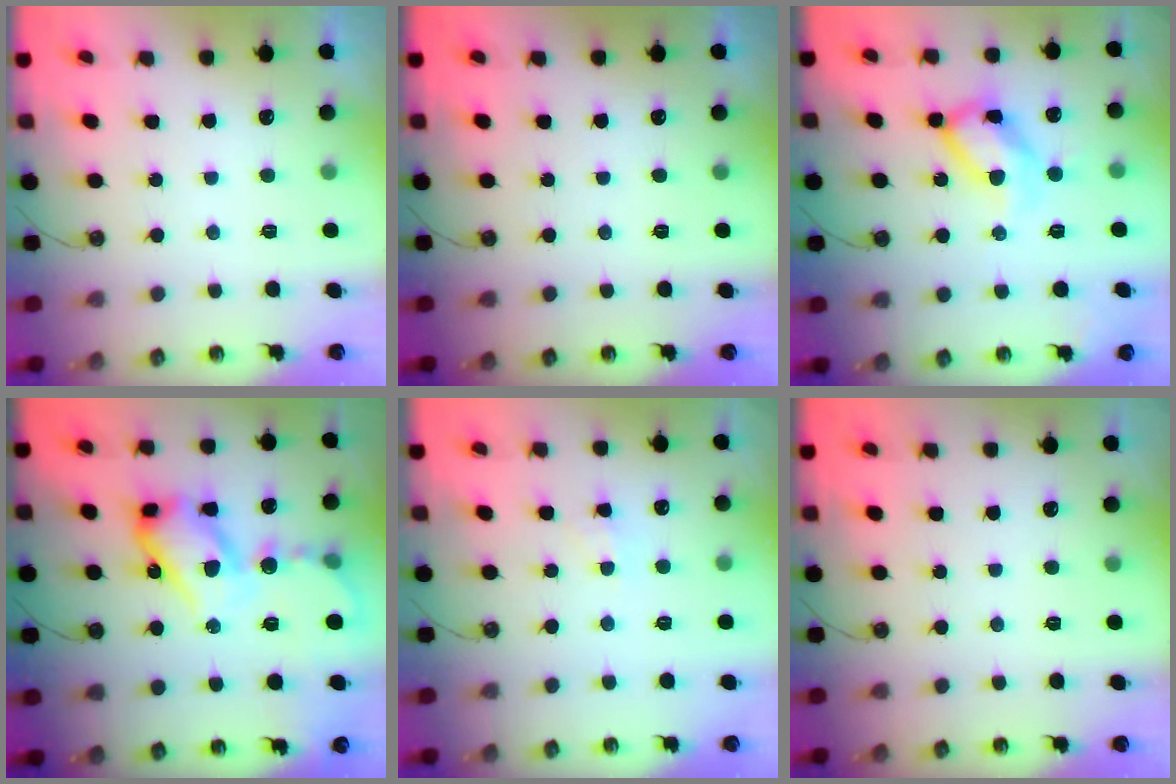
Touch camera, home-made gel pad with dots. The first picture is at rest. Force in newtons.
{"total": 0.0}
{"total": 14.1, "press": 14.1, "slide": 0.3}
{"total": 21.1, "press": 21.0, "slide": 2.3}
{"total": 1.9, "press": 1.9, "slide": 0.1}
{"total": 0.0}